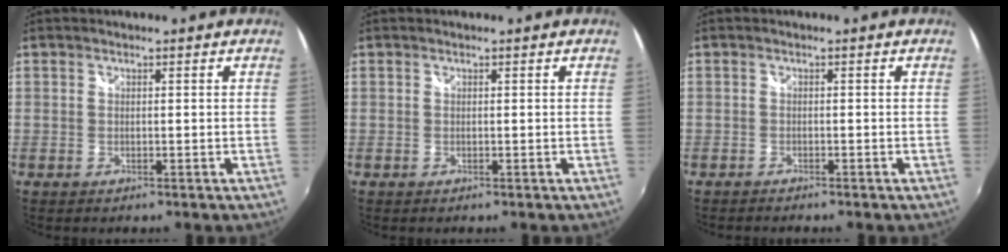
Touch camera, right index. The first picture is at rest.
{"total": 0.0}
{"total": 1.5, "force": [-1.4, 0.1, 0.3], "torque": [-0.017, -0.007, -0.026]}